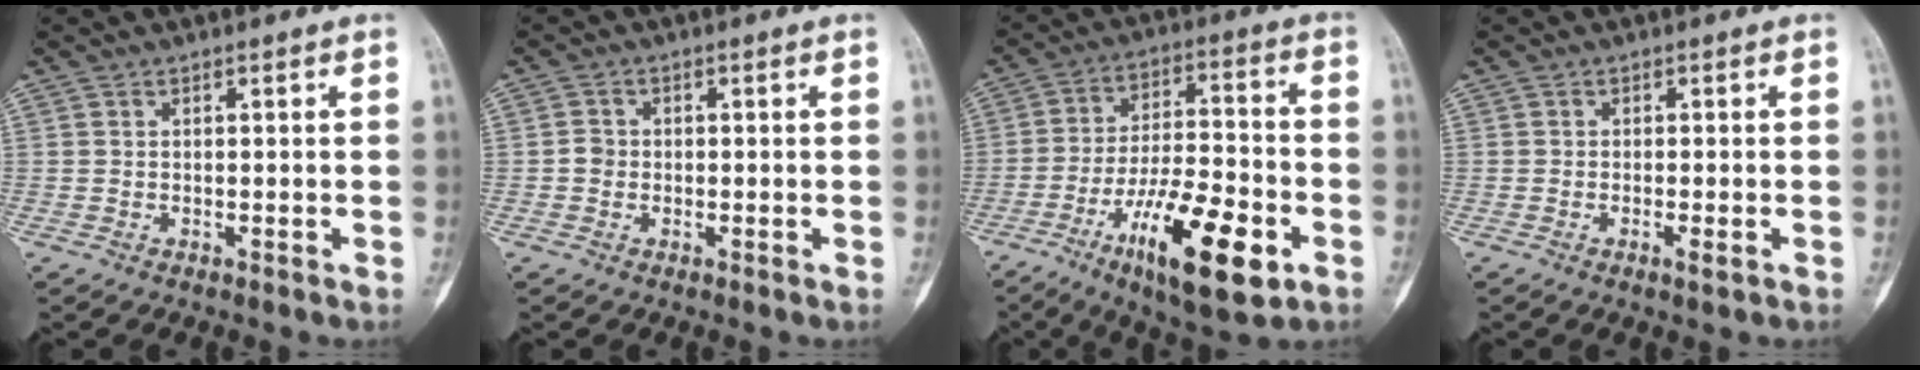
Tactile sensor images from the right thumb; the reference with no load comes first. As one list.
[{"total": 1.8, "force": [-0.4, 1.7, 0.7], "torque": [-0.003, 0.007, -0.010]}, {"total": 19.1, "force": [-8.2, 6.3, 16.1], "torque": [-0.265, 0.032, -0.127]}, {"total": 1.6, "force": [-0.7, 0.3, 1.4], "torque": [-0.025, -0.003, -0.012]}]